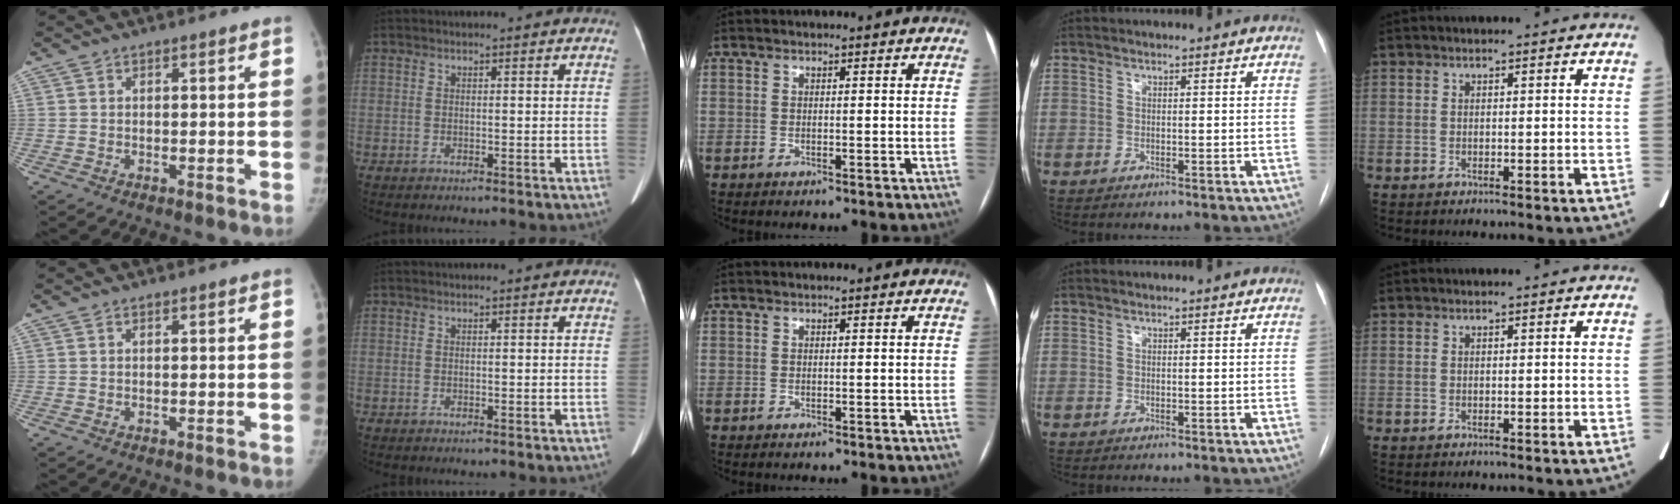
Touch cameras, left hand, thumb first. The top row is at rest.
{}